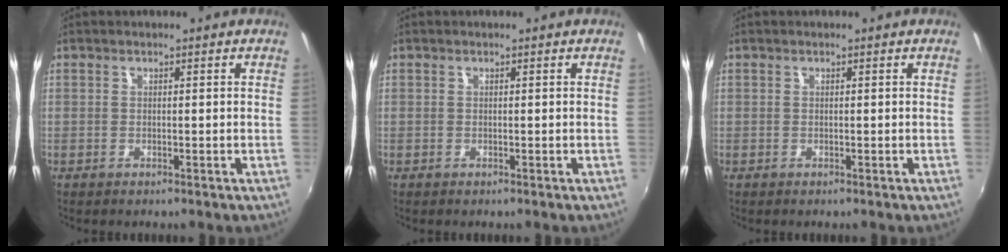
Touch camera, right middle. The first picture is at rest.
{"total": 0.0}
{"total": 0.0}